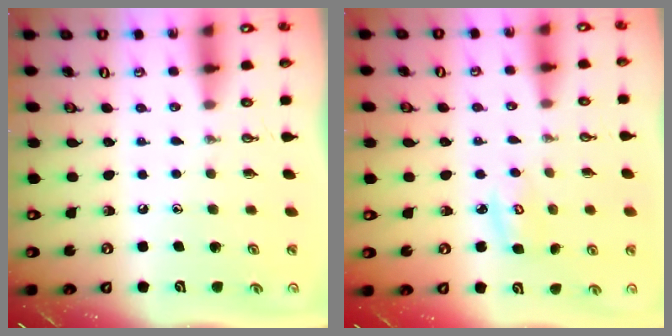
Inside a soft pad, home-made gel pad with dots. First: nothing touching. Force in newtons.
{"total": 4.2, "press": 4.2, "slide": 0.4}